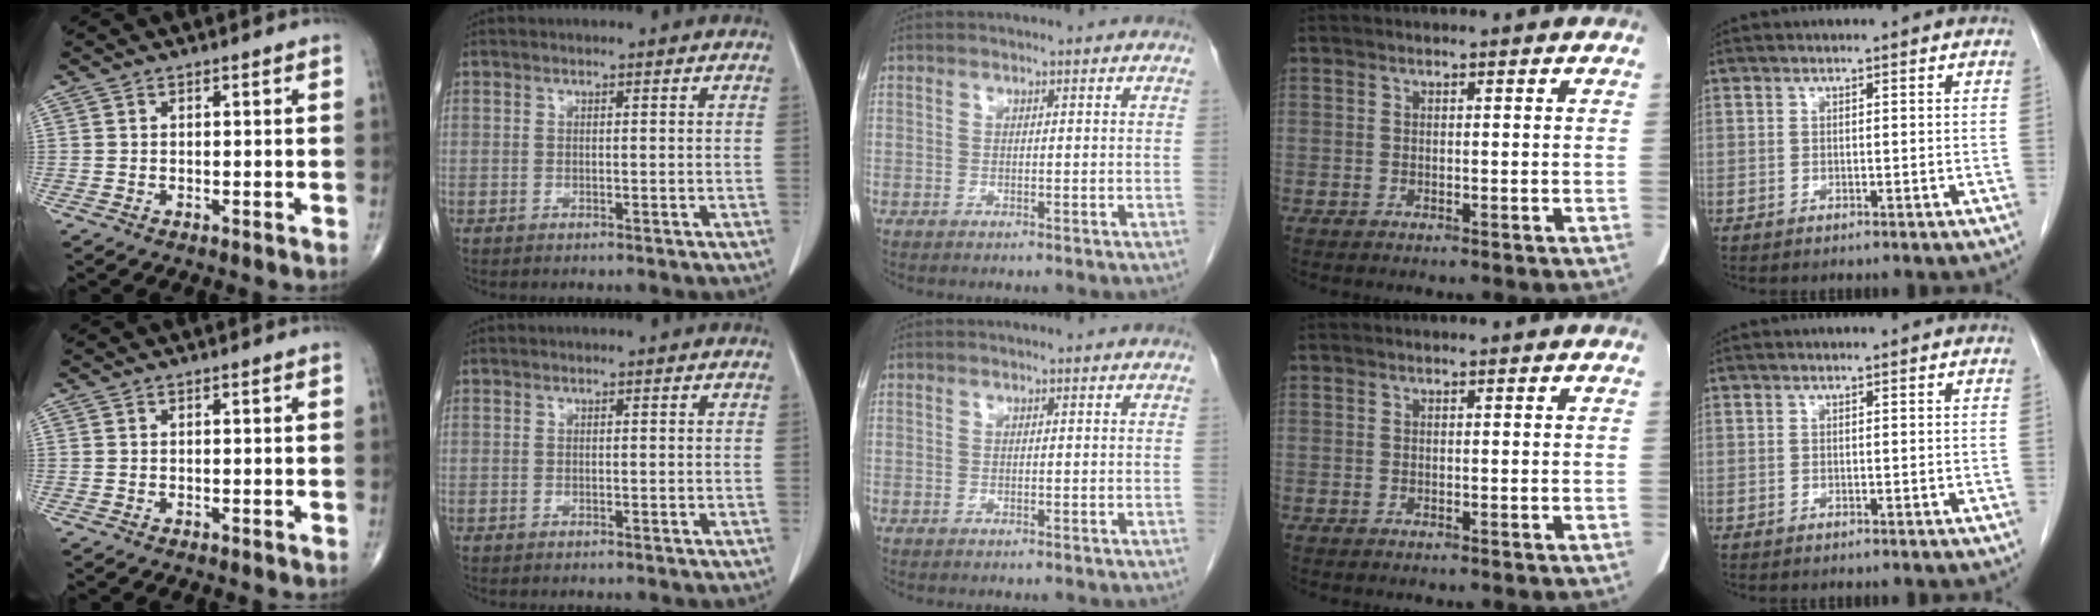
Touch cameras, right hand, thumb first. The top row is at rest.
{}